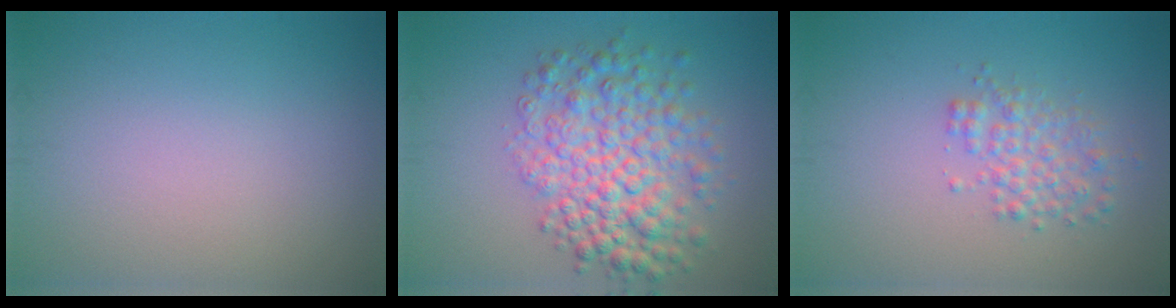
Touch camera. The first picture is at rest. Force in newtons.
{"total": 6.8, "press": 6.8, "slide": 0.2}
{"total": 2.6, "press": 2.6, "slide": 0.1}